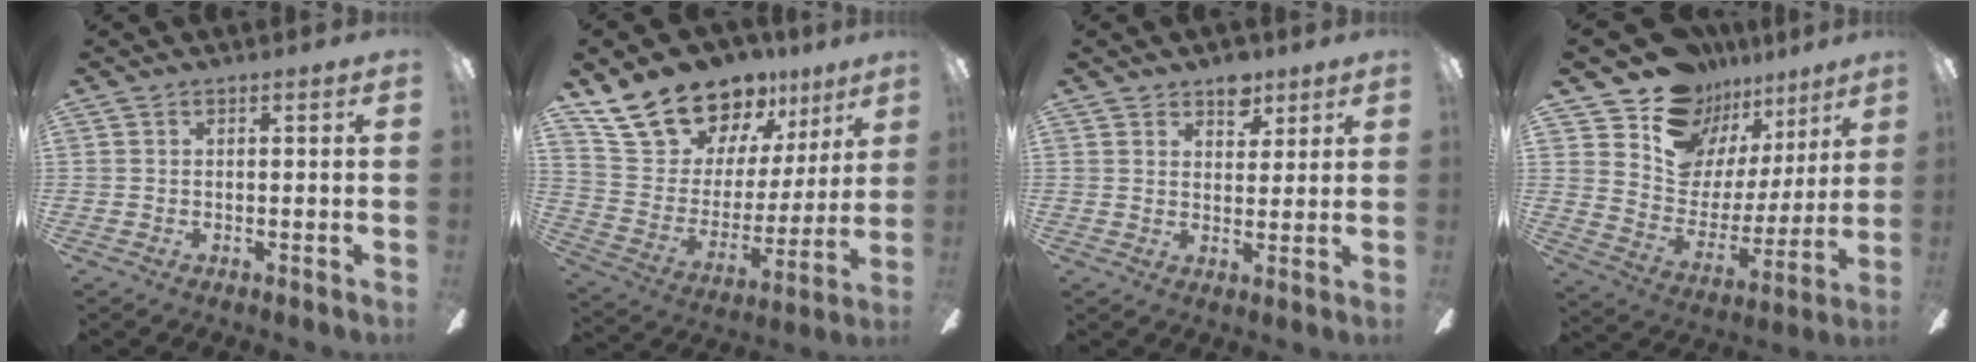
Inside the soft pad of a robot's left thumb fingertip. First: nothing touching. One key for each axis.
{"total": 20.3, "fx": 16.7, "fy": 9.6, "fz": 6.3, "tx": -0.133, "ty": -0.117, "tz": 0.316}
{"total": 5.9, "fx": 4.2, "fy": 3.5, "fz": 2.2, "tx": -0.016, "ty": -0.019, "tz": 0.071}
{"total": 14.3, "fx": 11.3, "fy": 8.3, "fz": 2.7, "tx": -0.072, "ty": -0.100, "tz": 0.208}